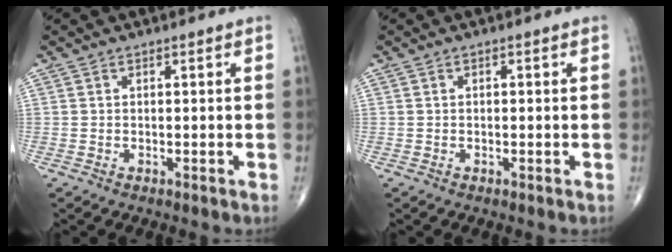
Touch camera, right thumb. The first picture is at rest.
{"total": 0.5, "force": [0.1, 0.2, 0.4], "torque": [-0.009, 0.000, 0.002]}